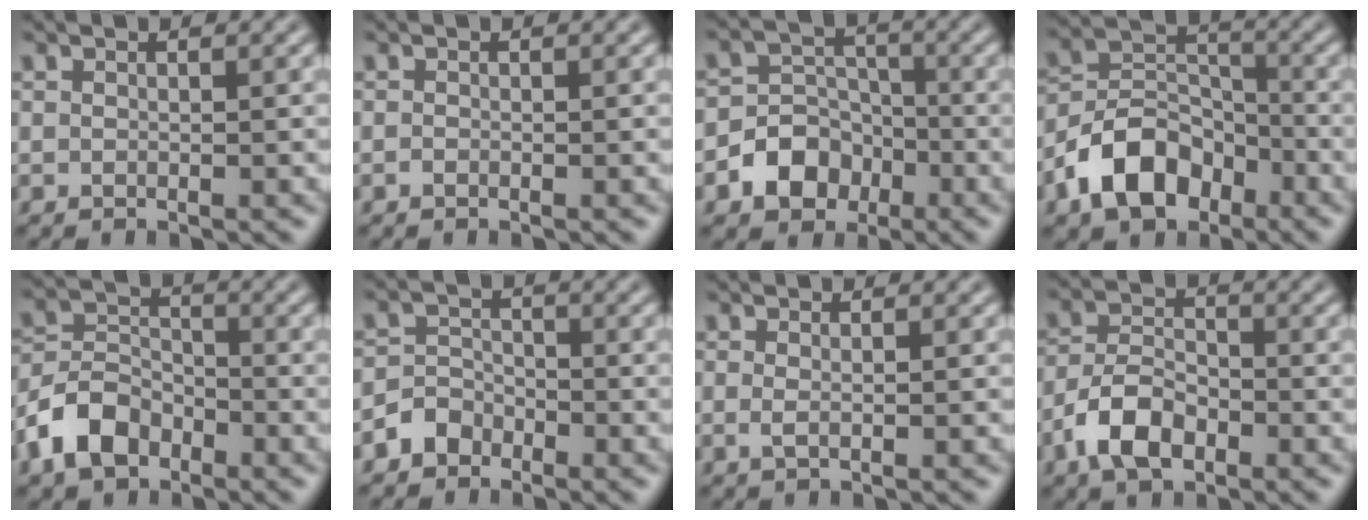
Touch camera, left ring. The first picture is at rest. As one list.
[{"total": 0.0}, {"total": 4.8, "force": [-2.3, 3.8, 1.8], "torque": [-0.010, 0.004, -0.051]}, {"total": 7.2, "force": [-4.1, 4.7, 3.6], "torque": [-0.060, 0.000, -0.087]}, {"total": 5.2, "force": [-3.2, 3.4, 2.5], "torque": [-0.051, 0.002, -0.070]}, {"total": 2.3, "force": [-1.6, 1.6, 0.4], "torque": [0.002, 0.012, -0.035]}, {"total": 0.8, "force": [0.0, 0.2, 0.8], "torque": [-0.017, -0.003, 0.000]}, {"total": 5.0, "force": [-2.7, 2.8, 3.2], "torque": [-0.060, 0.001, -0.058]}]